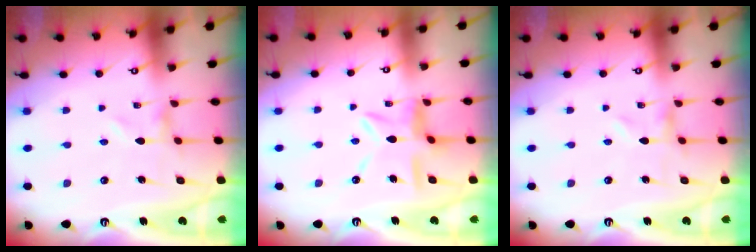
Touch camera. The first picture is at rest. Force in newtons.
{"total": 10.1, "press": 10.1, "slide": 0.8}
{"total": 0.6, "press": 0.5, "slide": 0.1}